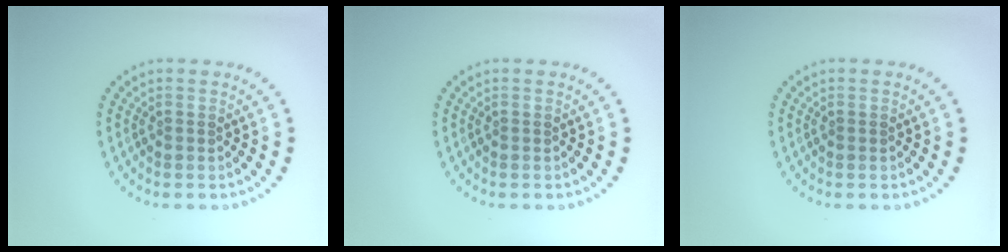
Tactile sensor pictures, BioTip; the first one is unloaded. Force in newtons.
{"total": 0.0}
{"total": 0.0}